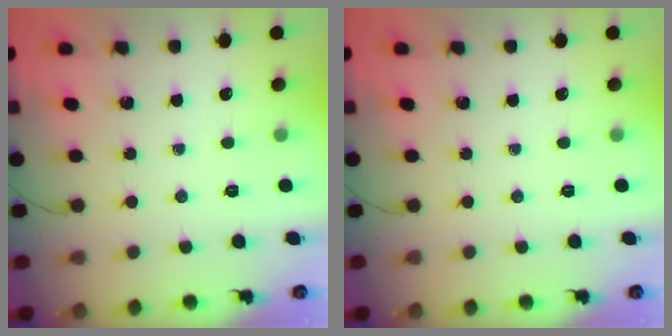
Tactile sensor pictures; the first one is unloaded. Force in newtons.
{"total": 0.0}